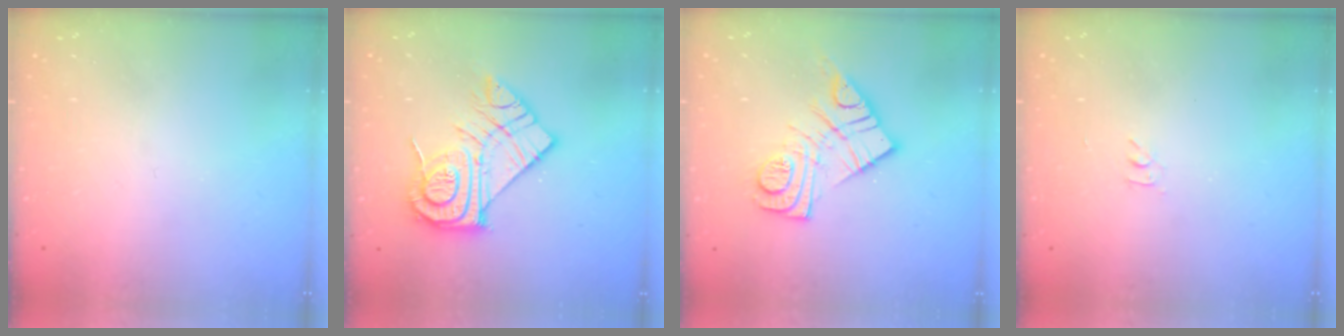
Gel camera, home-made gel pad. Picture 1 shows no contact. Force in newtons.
{"total": 16.5, "press": 16.5, "slide": 1.2}
{"total": 13.9, "press": 13.8, "slide": 1.2}
{"total": 2.8, "press": 2.8, "slide": 0.4}